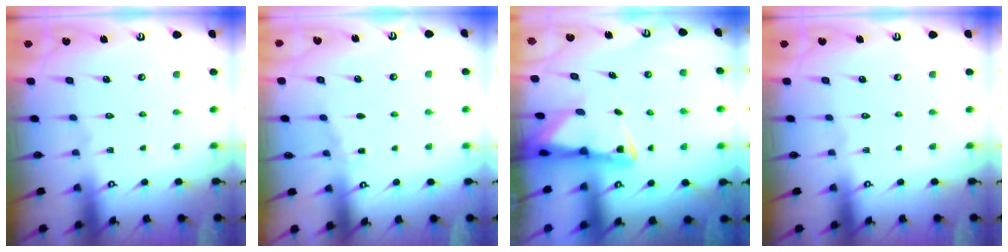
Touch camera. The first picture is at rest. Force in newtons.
{"total": 3.6, "press": 3.5, "slide": 0.4}
{"total": 3.0, "press": 3.0, "slide": 0.6}
{"total": 0.0}